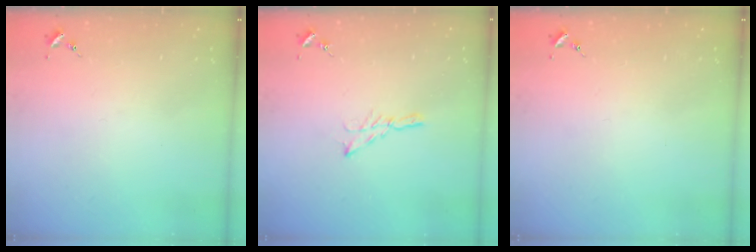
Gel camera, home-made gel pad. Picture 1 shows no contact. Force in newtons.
{"total": 6.2, "press": 6.1, "slide": 0.8}
{"total": 0.0}